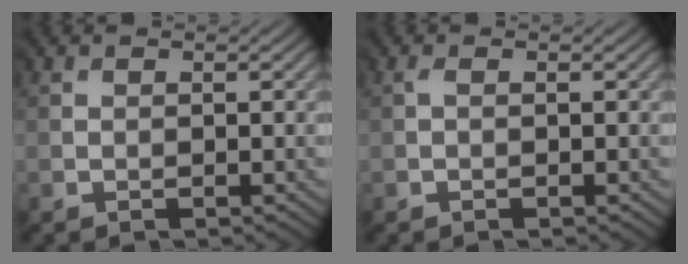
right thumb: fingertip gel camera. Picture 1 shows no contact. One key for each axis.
{"total": 0.6, "fx": -0.1, "fy": 0.0, "fz": 0.6, "tx": -0.017, "ty": 0.001, "tz": -0.001}